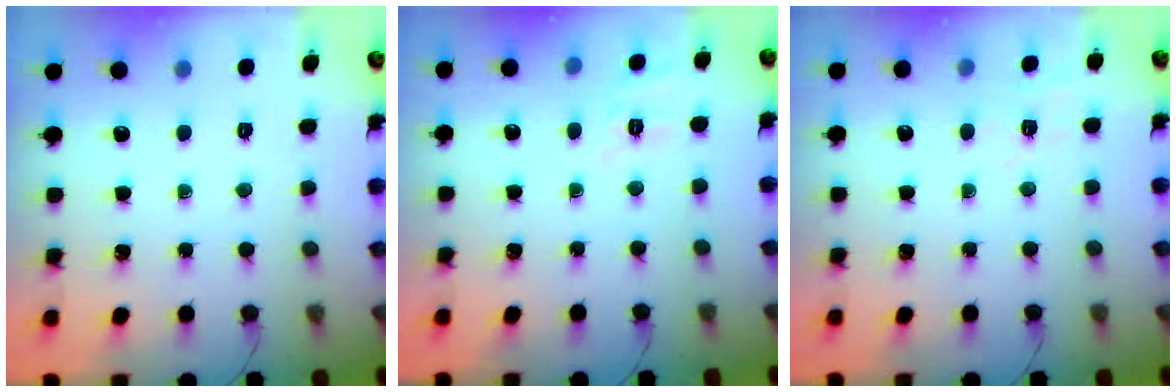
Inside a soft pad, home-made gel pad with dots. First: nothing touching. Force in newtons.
{"total": 2.2, "press": 0.7, "slide": 2.1}
{"total": 7.7, "press": 7.4, "slide": 2.0}